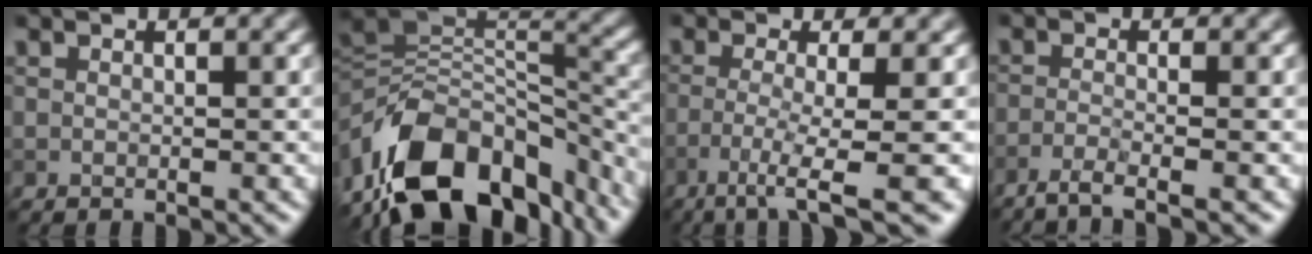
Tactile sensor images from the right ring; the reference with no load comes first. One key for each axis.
{"total": 13.9, "fx": -6.7, "fy": 8.1, "fz": 9.2, "tx": -0.172, "ty": 0.013, "tz": -0.110}
{"total": 5.7, "fx": -2.6, "fy": 0.8, "fz": 5.0, "tx": -0.083, "ty": -0.003, "tz": -0.053}
{"total": 2.7, "fx": -1.9, "fy": 0.4, "fz": 1.9, "tx": -0.033, "ty": -0.004, "tz": -0.053}